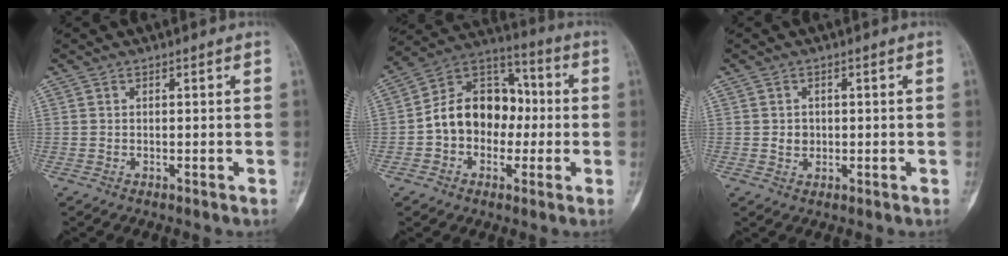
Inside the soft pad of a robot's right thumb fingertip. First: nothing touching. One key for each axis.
{"total": 14.8, "fx": -1.2, "fy": 11.4, "fz": 9.5, "tx": -0.115, "ty": 0.045, "tz": -0.030}
{"total": 2.1, "fx": 0.0, "fy": 1.9, "fz": 1.0, "tx": -0.006, "ty": 0.003, "tz": 0.003}